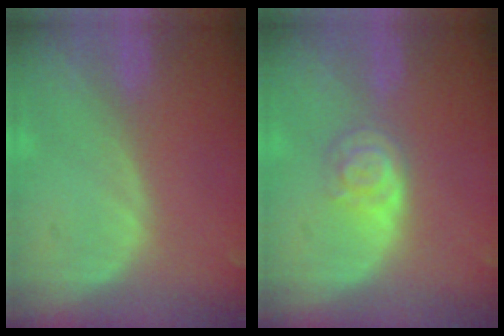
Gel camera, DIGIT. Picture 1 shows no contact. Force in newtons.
{"total": 4.4, "press": 3.9, "slide": 2.0}